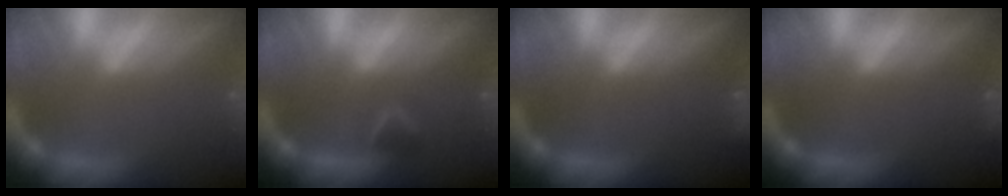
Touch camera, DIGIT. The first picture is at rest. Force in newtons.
{"total": 1.9}
{"total": 1.9}
{"total": 0.9}